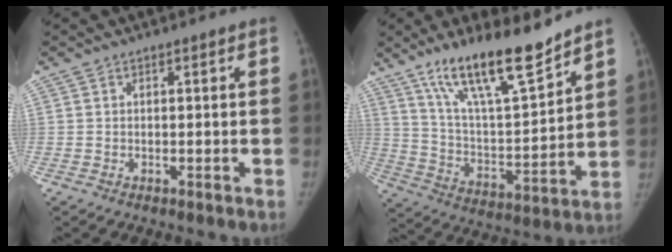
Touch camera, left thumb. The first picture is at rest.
{"total": 18.1, "force": [13.4, 3.9, 11.5], "torque": [-0.166, -0.079, 0.240]}